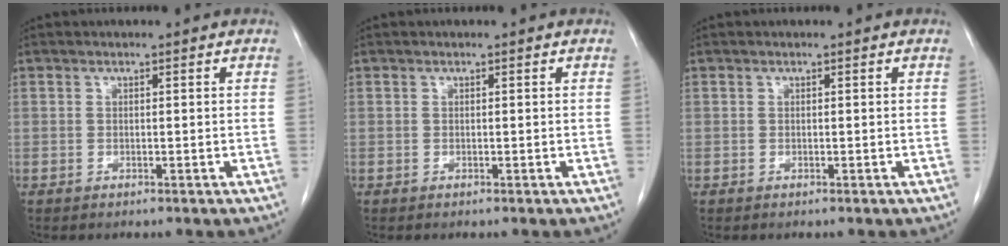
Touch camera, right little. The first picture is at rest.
{"total": 0.0}
{"total": 0.0}